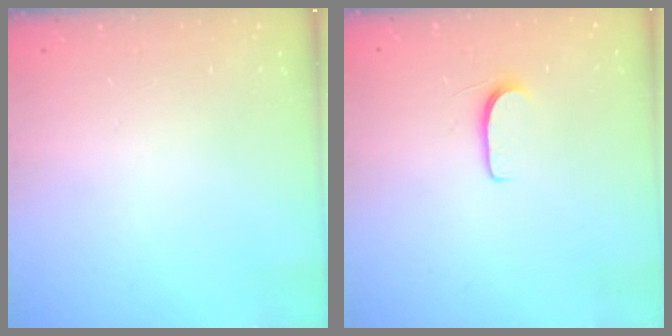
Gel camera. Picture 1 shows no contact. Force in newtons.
{"total": 5.1, "press": 5.1, "slide": 0.6}